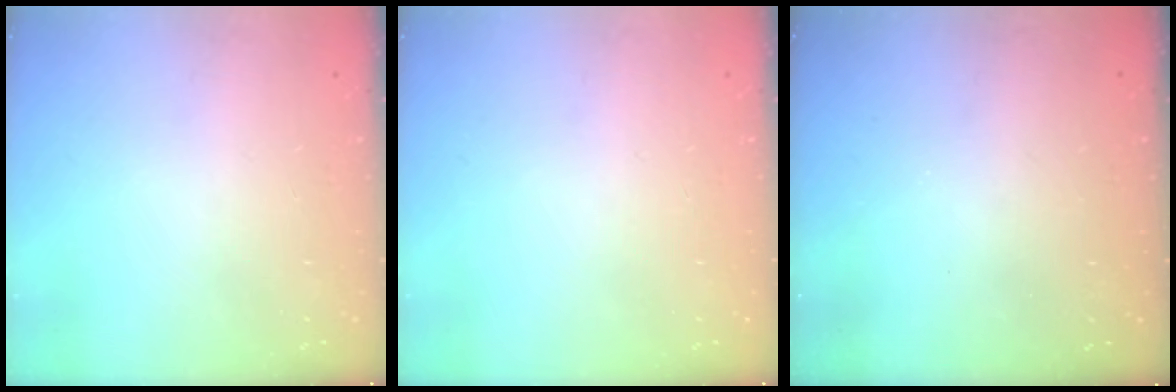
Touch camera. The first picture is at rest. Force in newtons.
{"total": 0.0}
{"total": 3.0, "press": 3.0, "slide": 0.3}